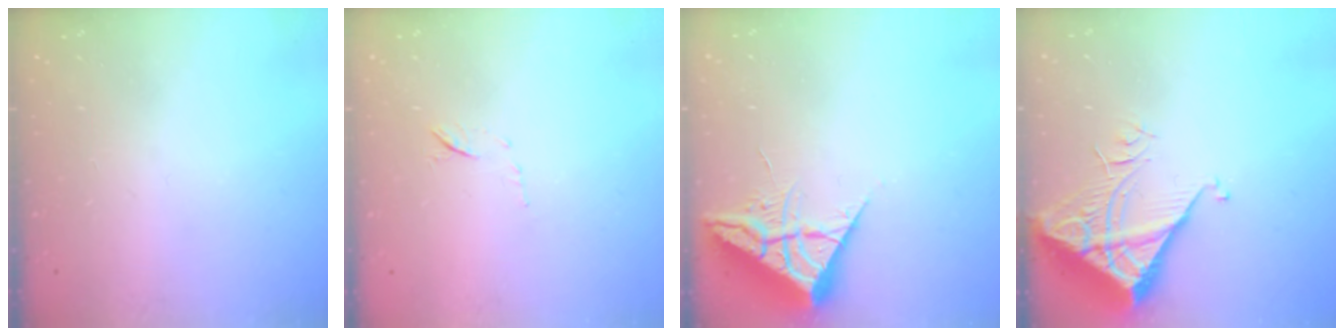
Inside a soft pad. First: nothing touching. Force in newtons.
{"total": 6.1, "press": 5.9, "slide": 1.5}
{"total": 6.9, "press": 6.9, "slide": 0.4}
{"total": 7.5, "press": 7.4, "slide": 1.0}